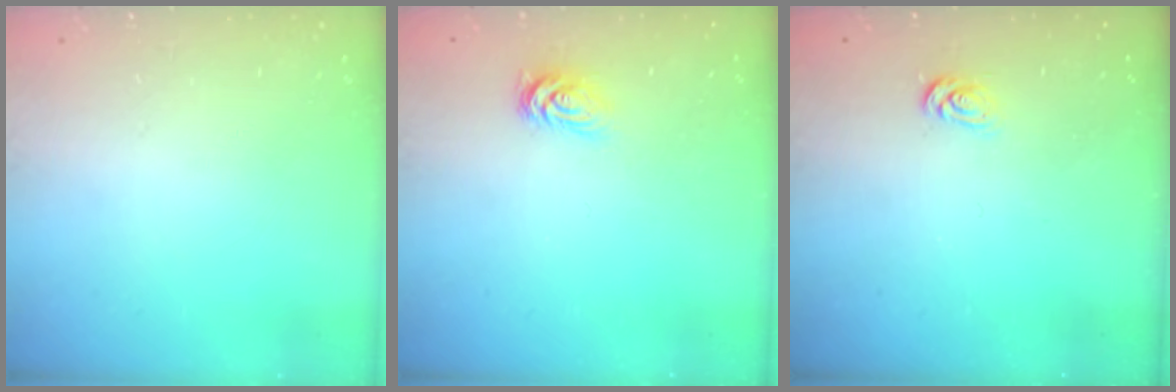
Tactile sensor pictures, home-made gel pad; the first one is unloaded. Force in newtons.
{"total": 2.8, "press": 2.8, "slide": 0.4}
{"total": 2.7, "press": 2.7, "slide": 0.3}